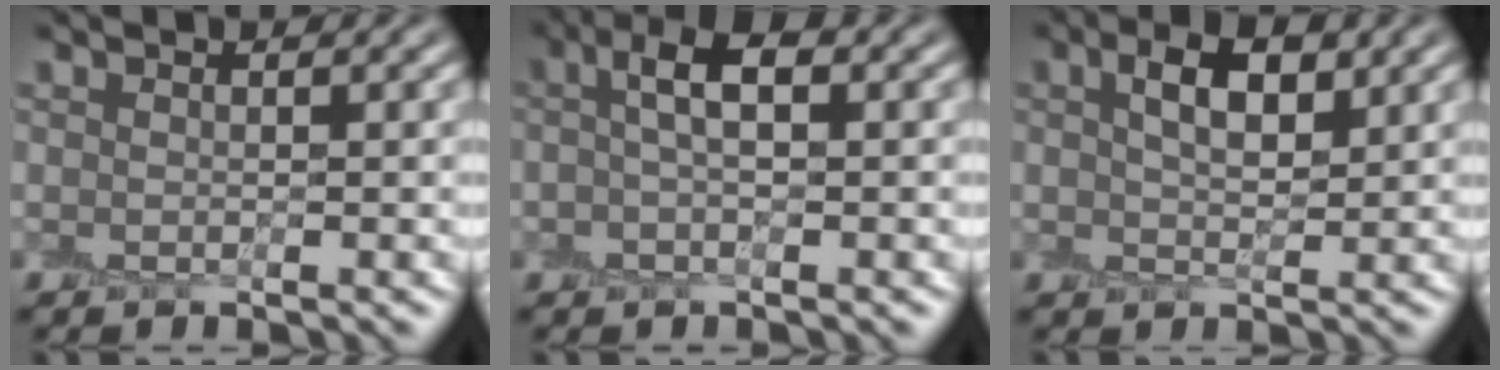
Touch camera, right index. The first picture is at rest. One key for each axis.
{"total": 3.3, "fx": 0.5, "fy": 1.1, "fz": 3.1, "tx": -0.055, "ty": 0.011, "tz": 0.003}
{"total": 3.8, "fx": 1.5, "fy": 1.6, "fz": 3.1, "tx": -0.058, "ty": 0.007, "tz": 0.027}